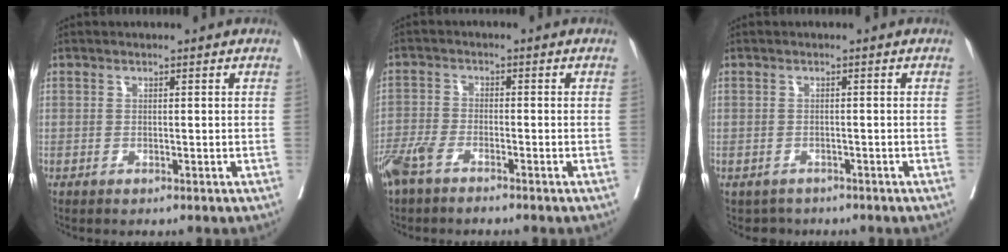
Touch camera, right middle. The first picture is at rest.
{"total": 4.9, "force": [-3.7, 1.4, 2.9], "torque": [-0.066, -0.005, -0.075]}
{"total": 2.3, "force": [-1.8, 1.5, -0.1], "torque": [-0.003, 0.002, -0.028]}